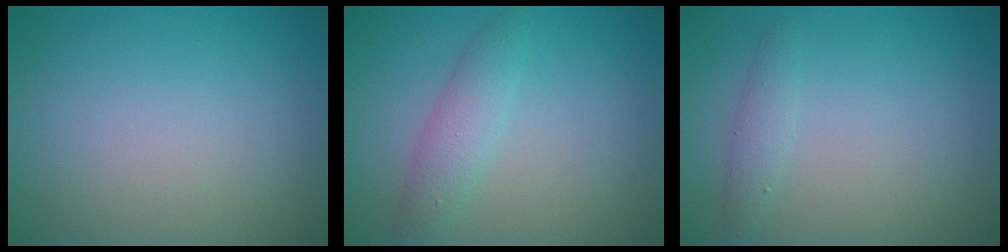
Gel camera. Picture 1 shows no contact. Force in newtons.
{"total": 2.7, "press": 2.7, "slide": 0.2}
{"total": 1.3, "press": 1.3, "slide": 0.1}